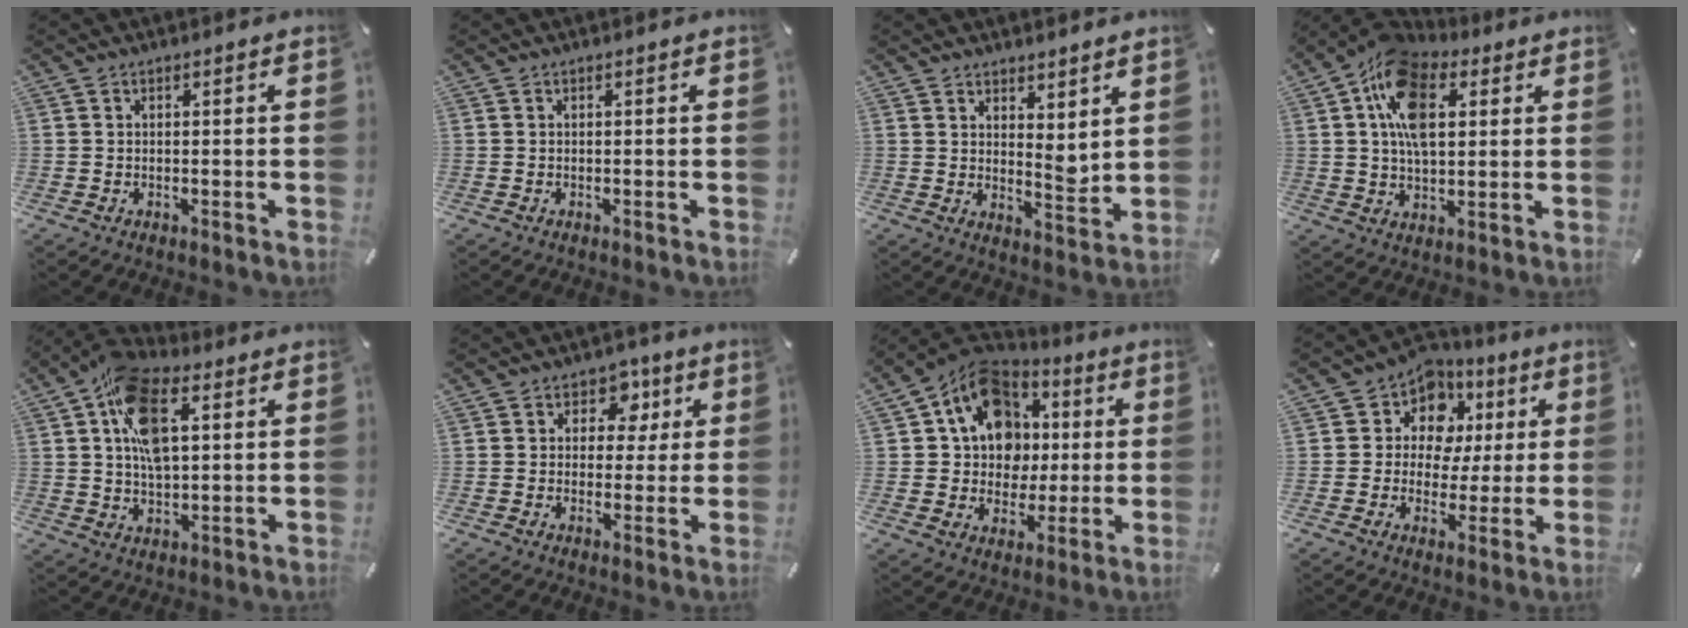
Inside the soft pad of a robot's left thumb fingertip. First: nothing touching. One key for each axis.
{"total": 0.0}
{"total": 5.3, "fx": 3.7, "fy": 3.3, "fz": 1.9, "tx": -0.018, "ty": -0.034, "tz": 0.068}
{"total": 15.6, "fx": 4.8, "fy": 10.1, "fz": 10.9, "tx": -0.212, "ty": 0.001, "tz": 0.086}
{"total": 14.2, "fx": 4.5, "fy": 8.0, "fz": 10.8, "tx": -0.206, "ty": 0.000, "tz": 0.078}
{"total": 7.4, "fx": 1.7, "fy": 6.2, "fz": 3.7, "tx": -0.040, "ty": 0.000, "tz": 0.023}
{"total": 14.6, "fx": 4.1, "fy": 12.8, "fz": 5.9, "tx": -0.107, "ty": -0.027, "tz": 0.084}
{"total": 8.9, "fx": 2.9, "fy": 8.1, "fz": 2.1, "tx": -0.049, "ty": -0.023, "tz": 0.056}